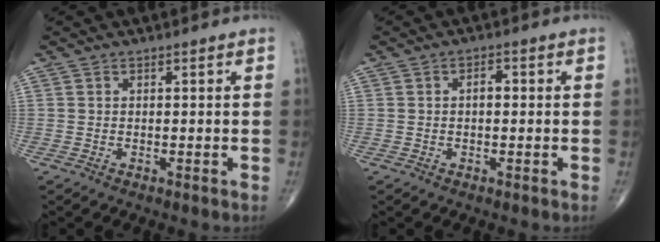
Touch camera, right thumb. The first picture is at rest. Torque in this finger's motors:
{"motor_torque": [0.60, 1.45, 0.07, -0.17, 0.04]}